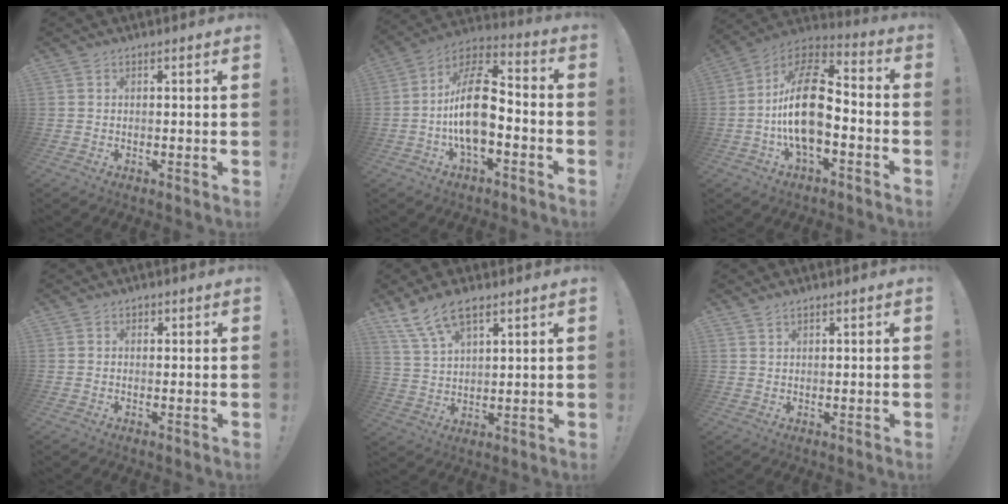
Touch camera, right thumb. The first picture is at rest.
{"total": 17.4, "force": [-3.6, 8.9, 14.5], "torque": [-0.257, 0.030, -0.059]}
{"total": 19.6, "force": [-3.4, 10.1, 16.5], "torque": [-0.309, 0.027, -0.056]}
{"total": 0.7, "force": [0.3, 0.6, 0.2], "torque": [0.002, -0.001, 0.004]}
{"total": 9.9, "force": [6.3, 4.3, 6.3], "torque": [-0.115, -0.020, 0.122]}
{"total": 1.3, "force": [1.1, 0.5, 0.5], "torque": [-0.004, -0.007, 0.020]}